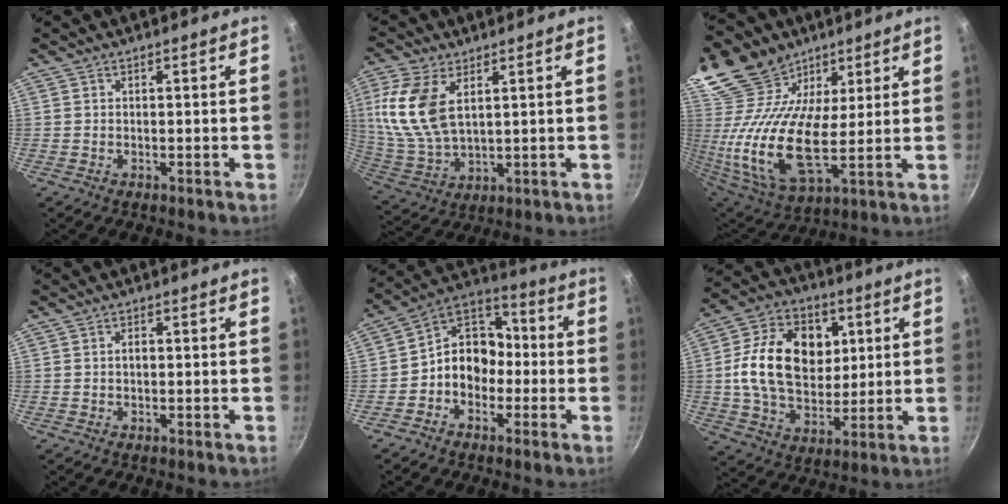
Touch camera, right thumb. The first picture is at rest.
{"total": 14.0, "force": [4.4, 7.6, 10.9], "torque": [-0.226, -0.015, 0.097]}
{"total": 23.8, "force": [11.3, 14.8, 14.8], "torque": [-0.303, -0.047, 0.209]}
{"total": 1.5, "force": [0.1, 0.9, 1.1], "torque": [-0.016, 0.006, 0.001]}
{"total": 11.2, "force": [-2.5, 9.2, 6.0], "torque": [-0.048, 0.053, -0.064]}
{"total": 19.5, "force": [3.3, 14.1, 13.1], "torque": [-0.203, 0.002, 0.053]}